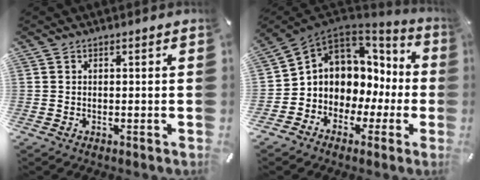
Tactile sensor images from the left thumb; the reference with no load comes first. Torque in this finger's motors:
{"motor_torque": [0.23, 1.88, 1.35, 1.05, 0.23]}